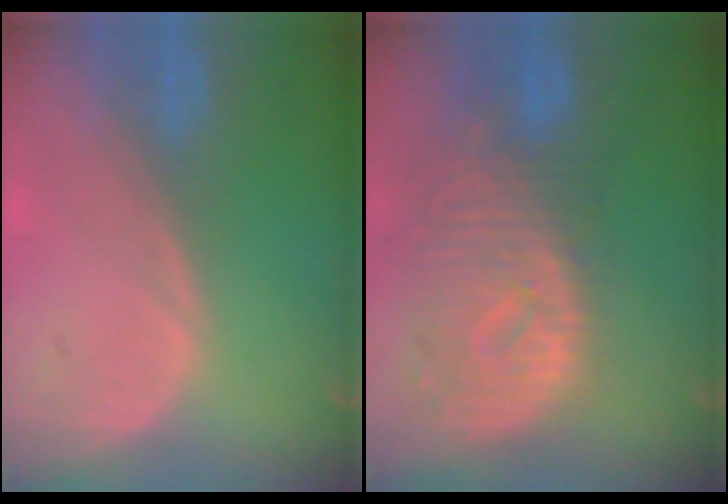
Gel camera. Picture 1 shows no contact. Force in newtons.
{"total": 11.3, "press": 9.9, "slide": 5.4}